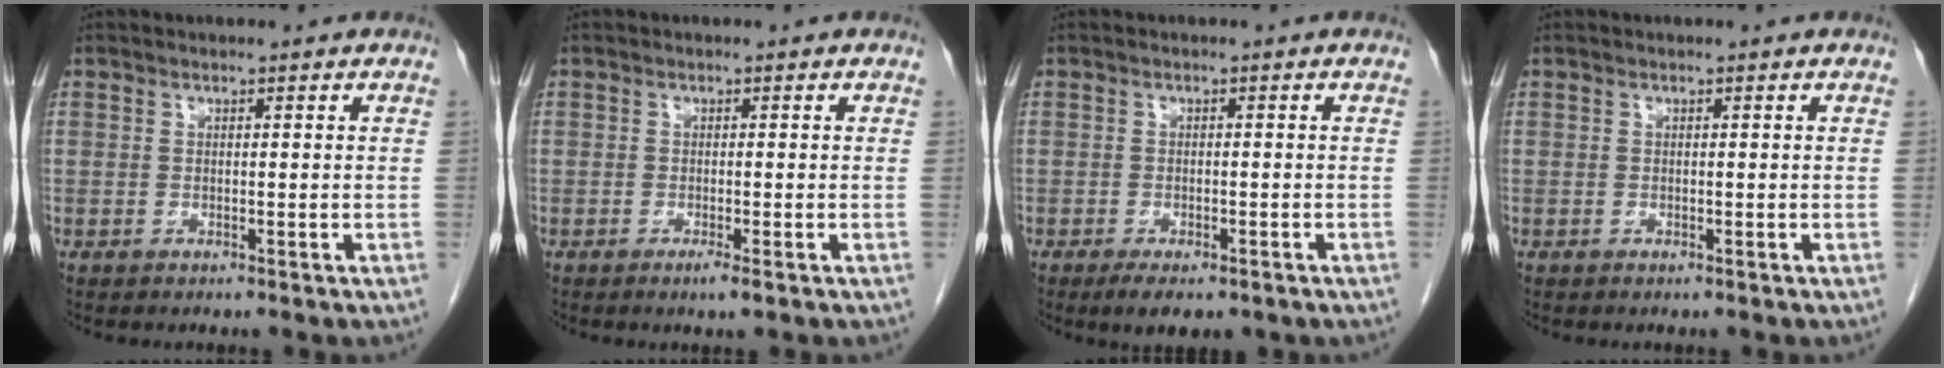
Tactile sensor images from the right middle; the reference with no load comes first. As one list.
[{"total": 1.5, "force": [-0.9, 0.1, 1.2], "torque": [-0.020, -0.003, -0.014]}, {"total": 5.0, "force": [-3.4, 1.9, 3.1], "torque": [-0.039, -0.006, -0.047]}, {"total": 0.0}]